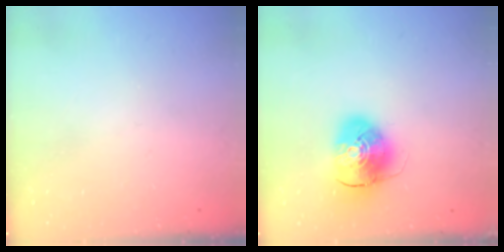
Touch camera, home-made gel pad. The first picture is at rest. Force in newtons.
{"total": 10.0, "press": 9.8, "slide": 1.6}